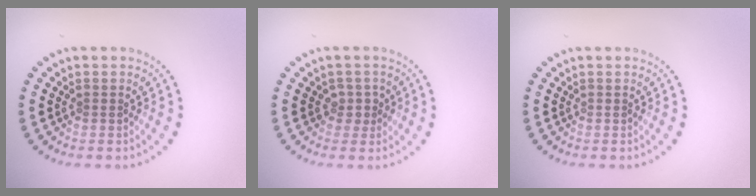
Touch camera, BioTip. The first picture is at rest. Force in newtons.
{"total": 1.2, "press": 0.9, "slide": 0.8}
{"total": 0.0}